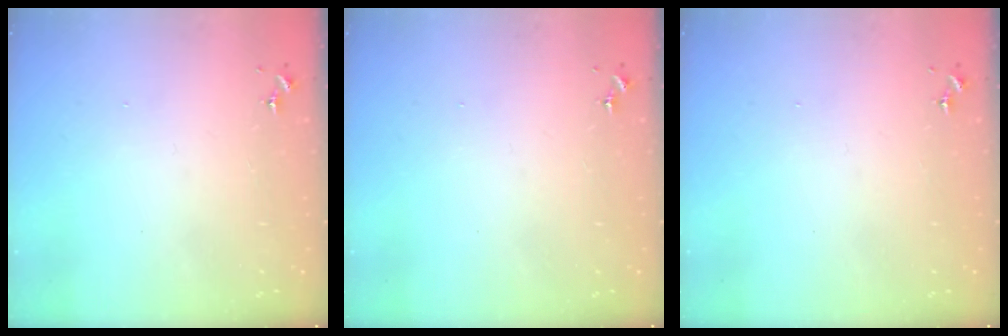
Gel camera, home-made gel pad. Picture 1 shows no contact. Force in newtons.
{"total": 0.0}
{"total": 0.0}